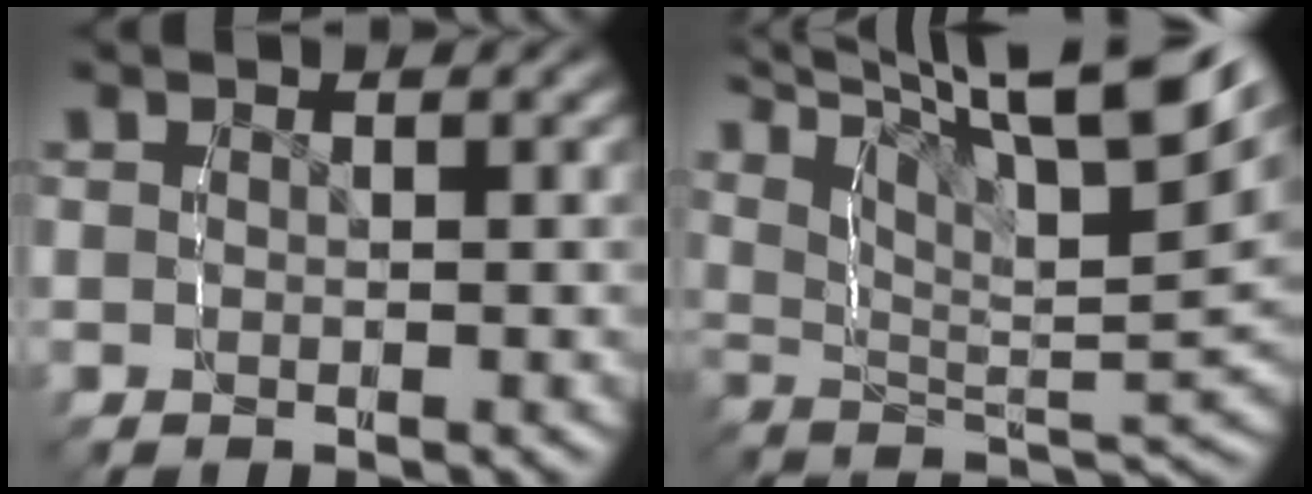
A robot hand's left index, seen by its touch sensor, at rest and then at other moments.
{"total": 15.0, "force": [9.7, 5.2, 10.2], "torque": [-0.131, 0.047, 0.126]}